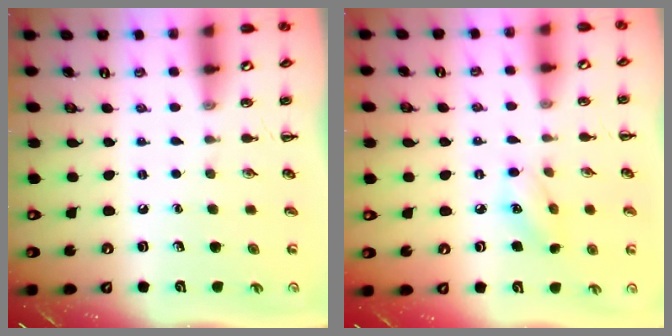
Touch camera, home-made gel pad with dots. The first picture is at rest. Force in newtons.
{"total": 6.0, "press": 5.9, "slide": 1.2}